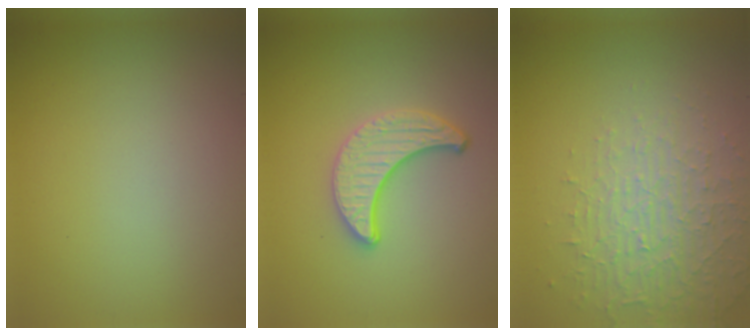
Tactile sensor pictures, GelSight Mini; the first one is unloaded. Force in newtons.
{"total": 3.6, "press": 3.2, "slide": 1.6}
{"total": 4.5, "press": 3.1, "slide": 3.4}